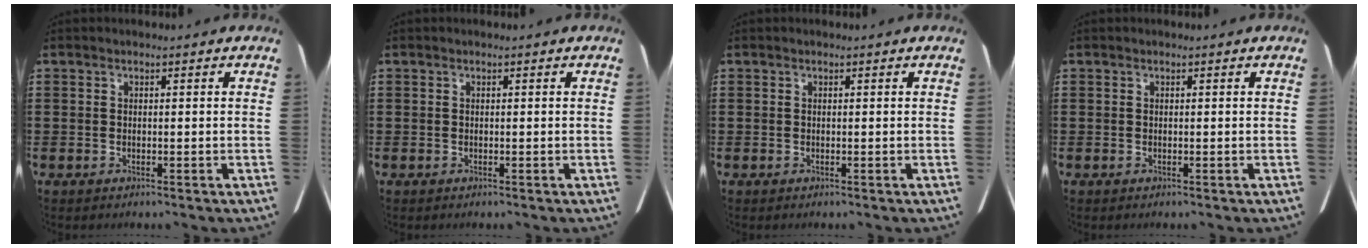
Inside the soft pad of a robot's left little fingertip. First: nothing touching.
{"total": 0.0}
{"total": 0.0}
{"total": 0.0}